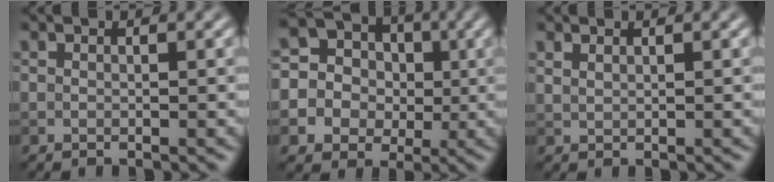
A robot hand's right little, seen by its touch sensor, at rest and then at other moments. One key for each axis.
{"total": 10.9, "fx": 0.4, "fy": 10.4, "fz": 3.2, "tx": -0.110, "ty": 0.019, "tz": -0.012}
{"total": 0.8, "fx": 0.7, "fy": 0.2, "fz": 0.4, "tx": -0.011, "ty": 0.001, "tz": 0.016}